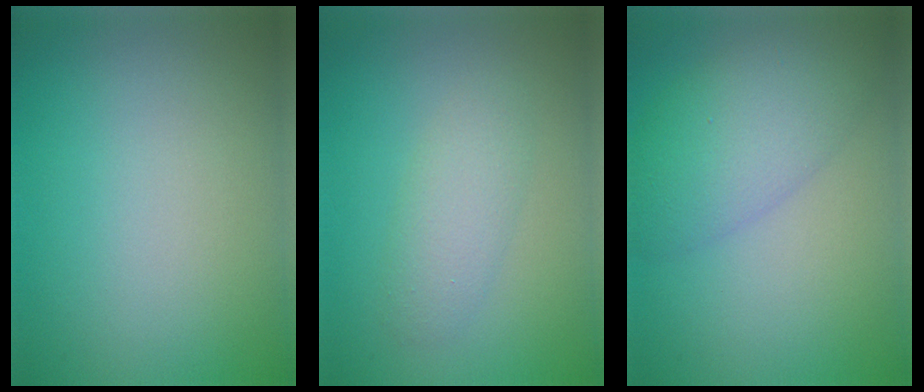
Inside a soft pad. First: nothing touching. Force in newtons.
{"total": 2.4, "press": 2.4, "slide": 0.1}
{"total": 5.2, "press": 5.2, "slide": 0.3}